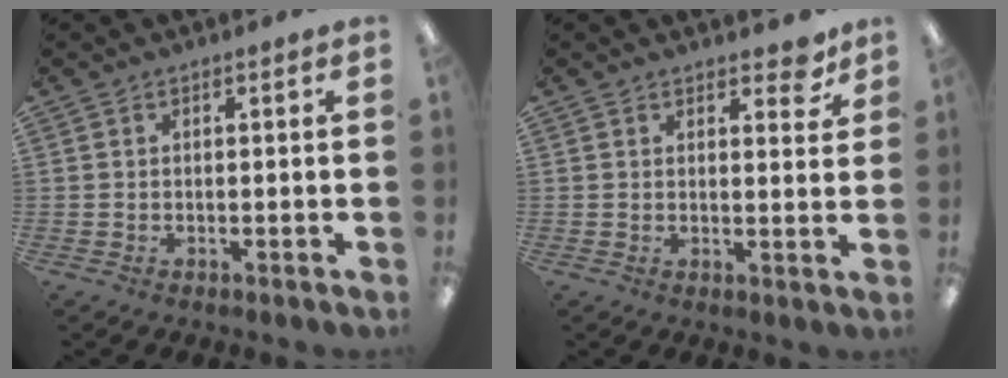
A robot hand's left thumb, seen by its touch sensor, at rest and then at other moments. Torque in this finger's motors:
{"motor_torque": [-0.05, -0.01, -0.12, -0.11, -0.01]}